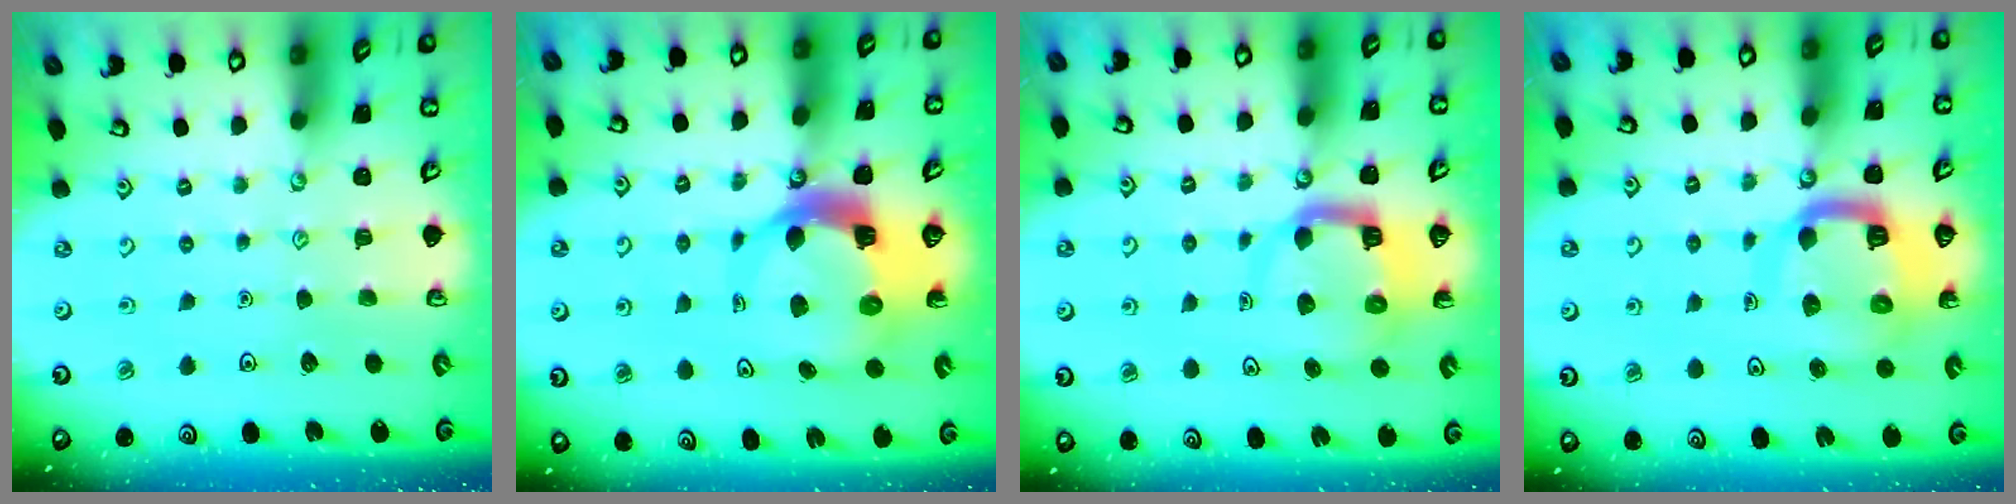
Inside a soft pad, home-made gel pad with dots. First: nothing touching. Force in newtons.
{"total": 8.8, "press": 8.7, "slide": 1.1}
{"total": 7.3, "press": 7.3, "slide": 1.0}
{"total": 12.4, "press": 12.3, "slide": 1.5}